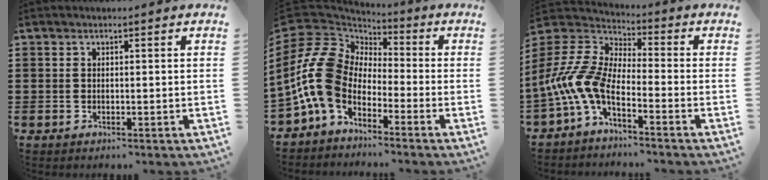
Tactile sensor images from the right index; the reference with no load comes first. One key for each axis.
{"total": 11.5, "fx": -2.8, "fy": 7.9, "fz": 7.9, "tx": -0.218, "ty": 0.003, "tz": -0.066}
{"total": 8.6, "fx": -4.7, "fy": 3.6, "fz": 6.2, "tx": -0.173, "ty": -0.022, "tz": -0.104}